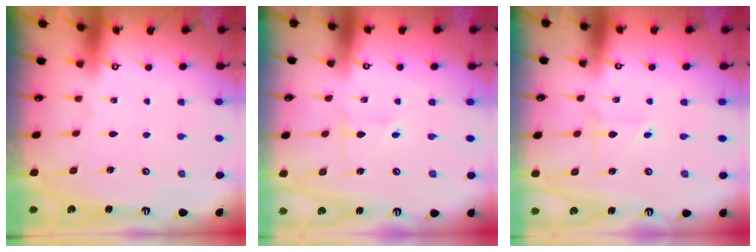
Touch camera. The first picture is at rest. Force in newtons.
{"total": 2.6, "press": 2.6, "slide": 0.3}
{"total": 2.6, "press": 2.6, "slide": 0.2}